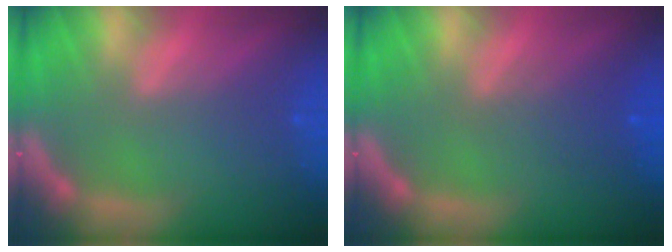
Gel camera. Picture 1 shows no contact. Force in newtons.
{"total": 2.5}